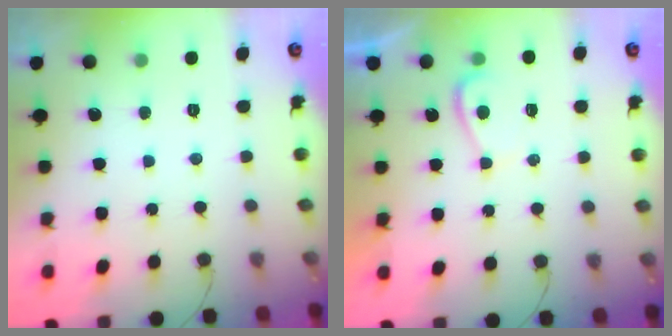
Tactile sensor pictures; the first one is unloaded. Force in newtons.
{"total": 1.2, "press": 1.1, "slide": 0.6}